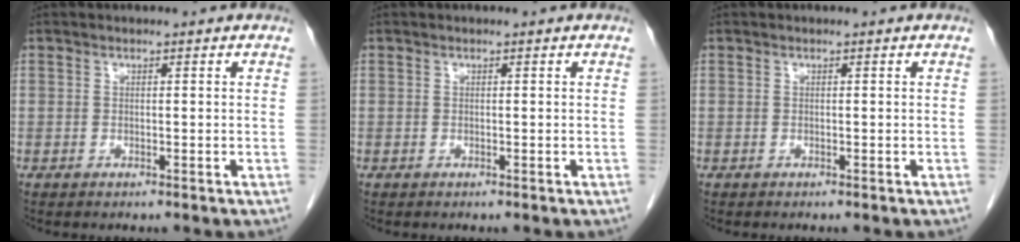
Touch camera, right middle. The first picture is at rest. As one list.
[{"total": 0.0}, {"total": 0.0}]